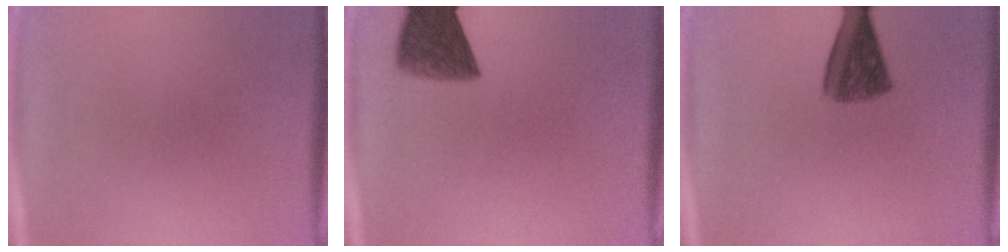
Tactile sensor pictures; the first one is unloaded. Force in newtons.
{"total": 7.9}
{"total": 8.4}